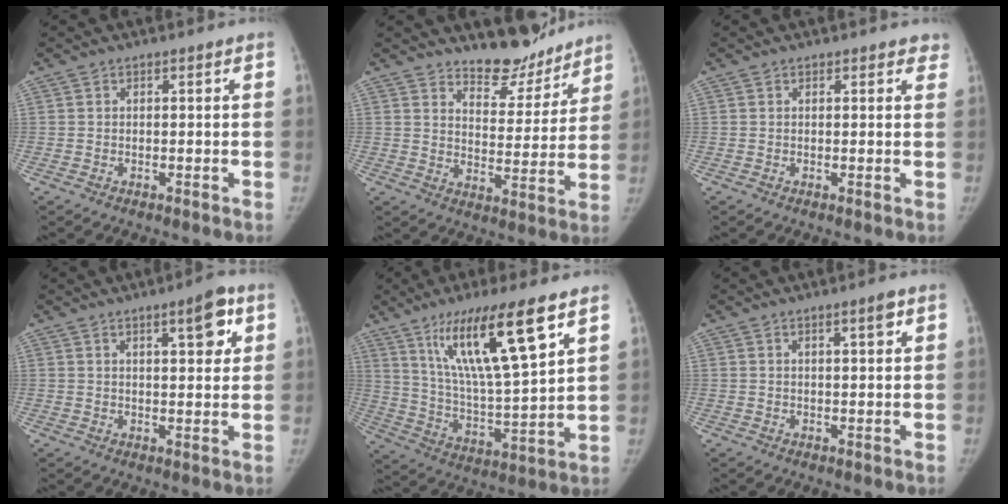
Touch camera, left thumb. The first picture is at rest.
{"total": 10.7, "force": [9.8, 3.7, 2.2], "torque": [0.002, -0.083, 0.149]}
{"total": 2.8, "force": [2.4, 1.3, 0.4], "torque": [0.028, -0.005, 0.014]}
{"total": 6.7, "force": [3.2, 2.1, 5.5], "torque": [-0.061, -0.013, 0.042]}
{"total": 19.6, "force": [10.5, 3.3, 16.2], "torque": [-0.276, -0.047, 0.195]}
{"total": 2.6, "force": [1.4, 0.4, 2.1], "torque": [-0.028, -0.007, 0.022]}